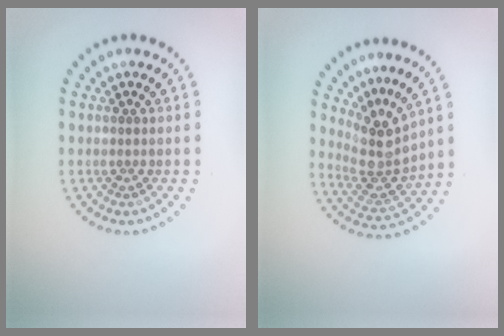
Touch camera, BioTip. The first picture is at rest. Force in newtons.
{"total": 4.1, "press": 2.9, "slide": 2.9}